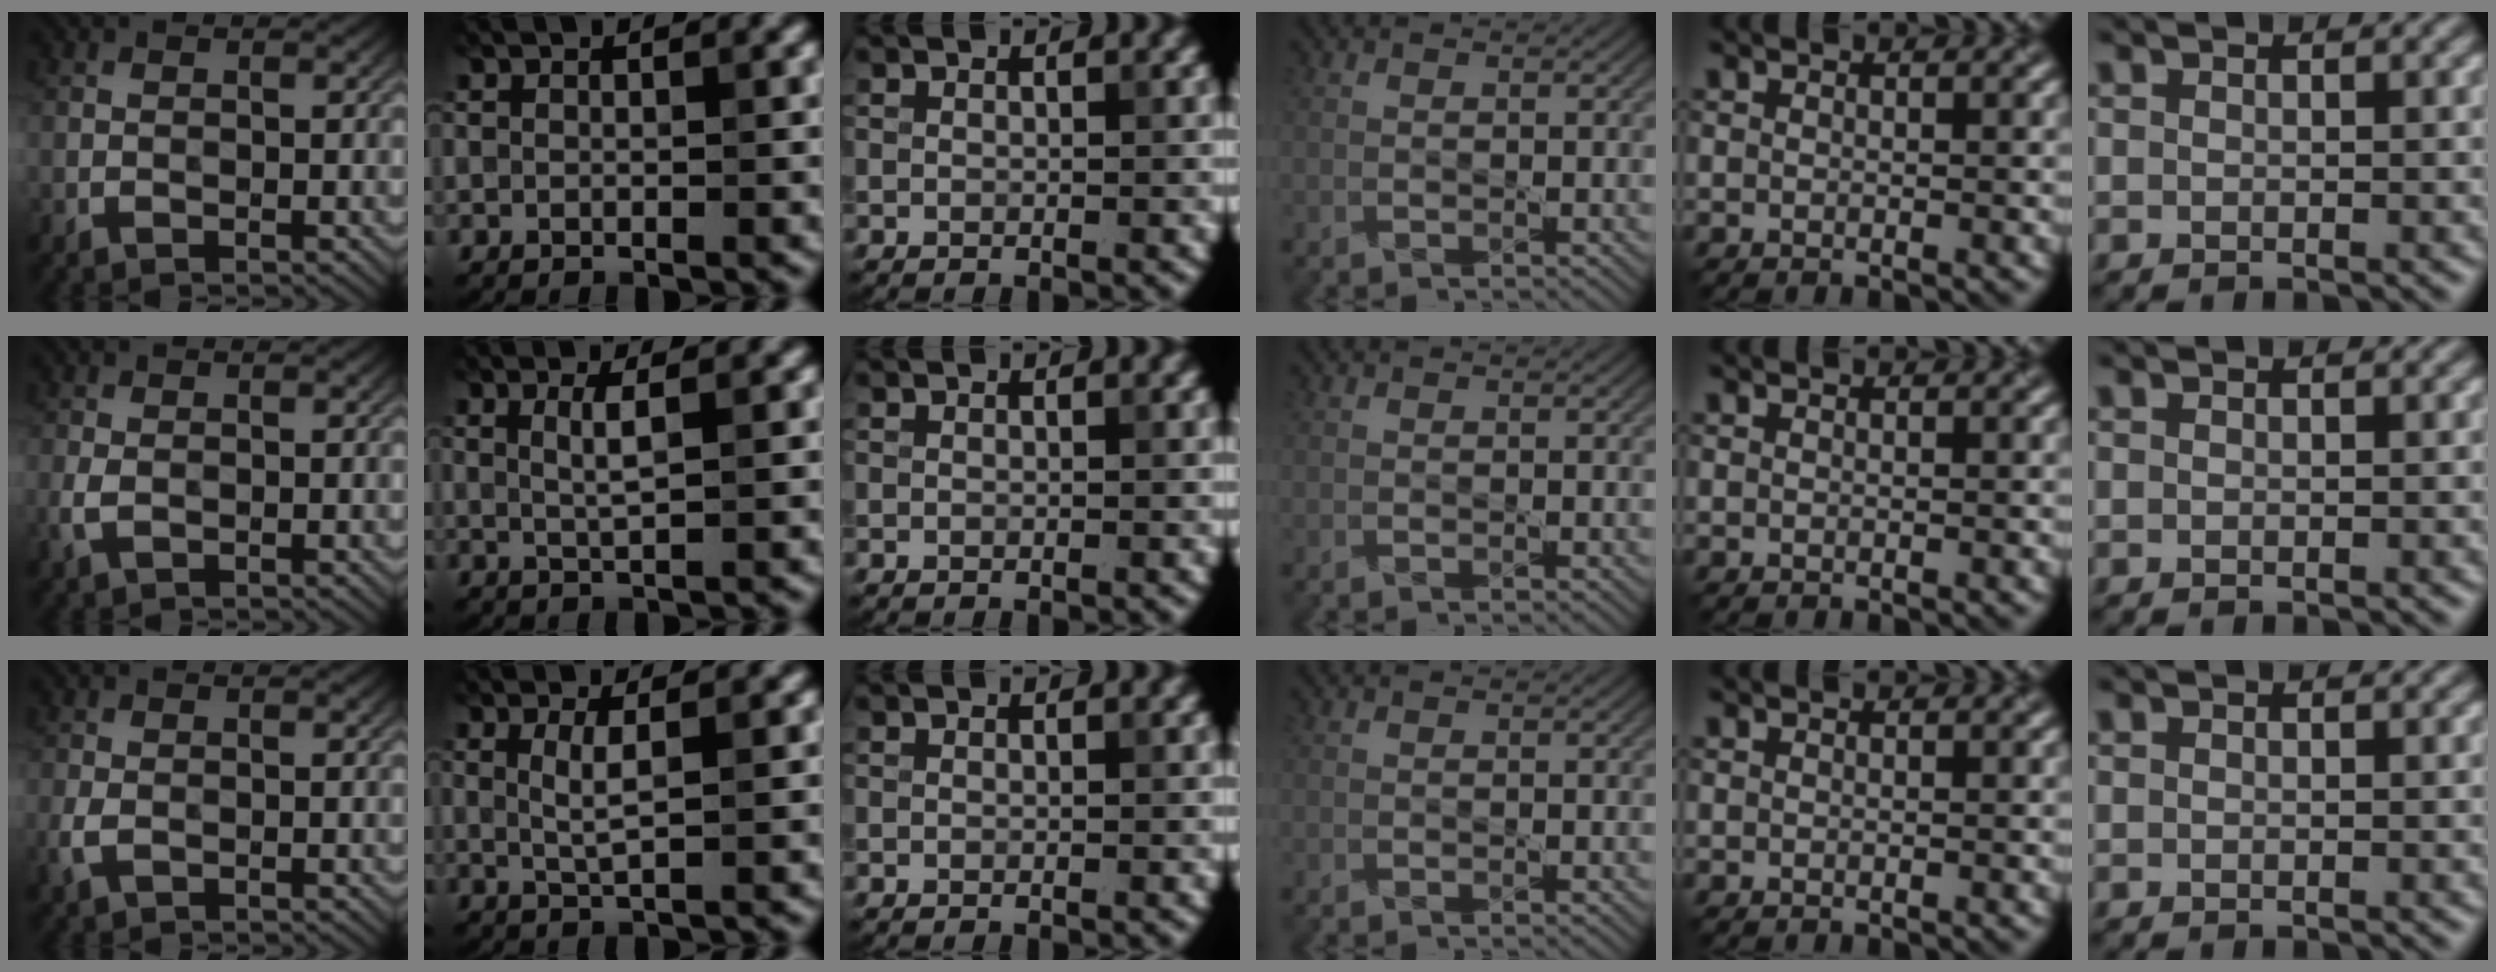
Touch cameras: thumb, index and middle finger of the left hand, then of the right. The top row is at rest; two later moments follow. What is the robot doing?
{"motion": "dispense", "object": "pipette"}